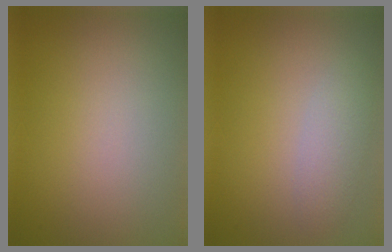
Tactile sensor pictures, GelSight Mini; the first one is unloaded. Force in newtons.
{"total": 2.1, "press": 2.0, "slide": 0.1}